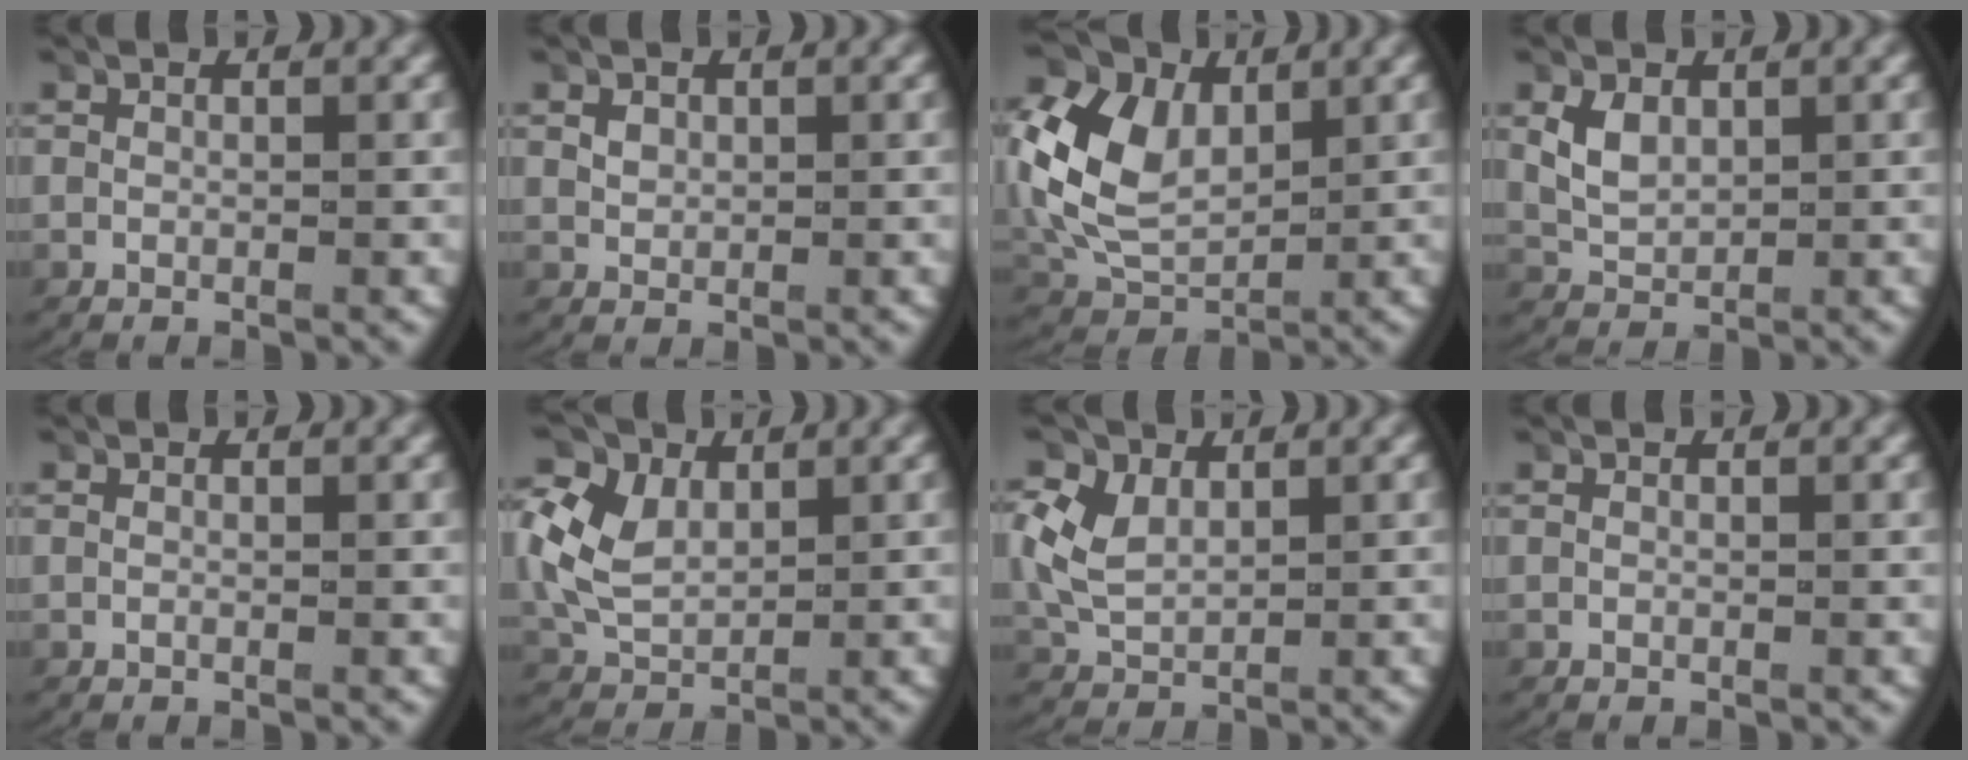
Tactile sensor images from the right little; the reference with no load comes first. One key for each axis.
{"total": 1.0, "fx": 0.3, "fy": 0.7, "fz": 0.6, "tx": -0.012, "ty": -0.002, "tz": 0.012}
{"total": 9.3, "fx": 1.4, "fy": 7.4, "fz": 5.4, "tx": -0.129, "ty": -0.012, "tz": 0.028}
{"total": 2.5, "fx": 0.4, "fy": 1.9, "fz": 1.7, "tx": -0.037, "ty": -0.002, "tz": 0.015}
{"total": 0.0}
{"total": 6.2, "fx": 0.9, "fy": 5.1, "fz": 3.4, "tx": -0.093, "ty": -0.014, "tz": 0.023}
{"total": 4.4, "fx": 0.6, "fy": 3.6, "fz": 2.5, "tx": -0.076, "ty": -0.012, "tz": 0.021}
{"total": 0.0}